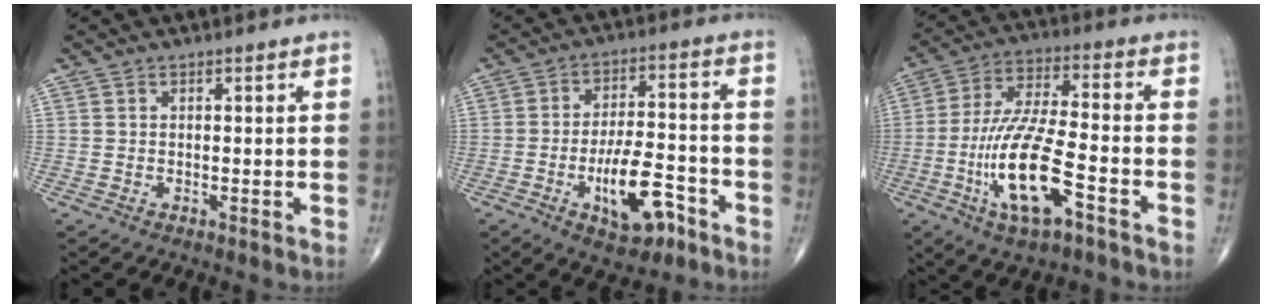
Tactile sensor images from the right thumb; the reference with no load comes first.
{"total": 11.6, "force": [-5.4, 5.0, 9.0], "torque": [-0.134, 0.033, -0.082]}
{"total": 16.0, "force": [-6.0, 4.9, 14.1], "torque": [-0.285, 0.030, -0.104]}